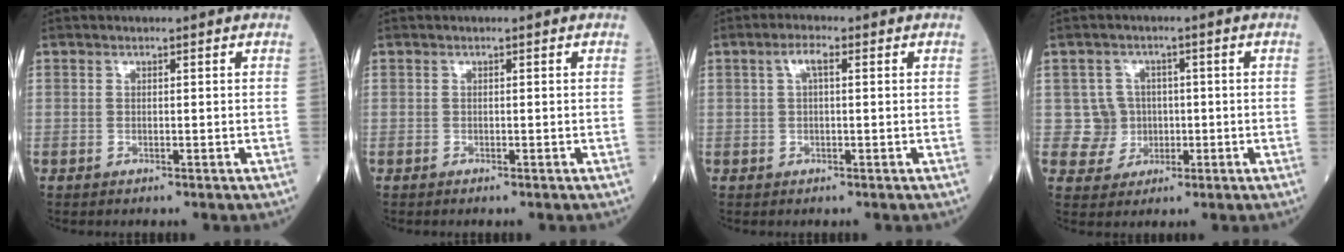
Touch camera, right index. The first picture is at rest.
{"total": 0.0}
{"total": 2.6, "force": [0.8, 0.7, 2.3], "torque": [-0.051, 0.013, 0.016]}
{"total": 4.7, "force": [0.0, 4.7, 0.0], "torque": [0.011, 0.011, 0.003]}